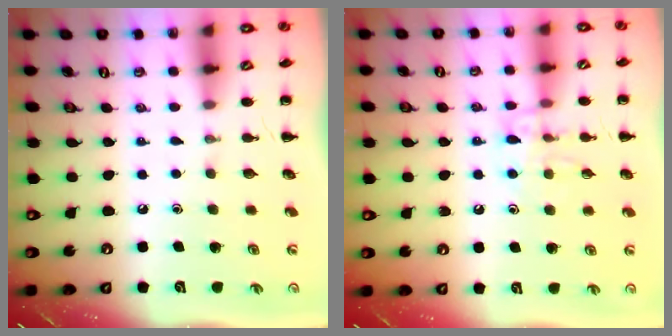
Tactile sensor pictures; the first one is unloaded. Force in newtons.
{"total": 9.9, "press": 9.8, "slide": 1.1}